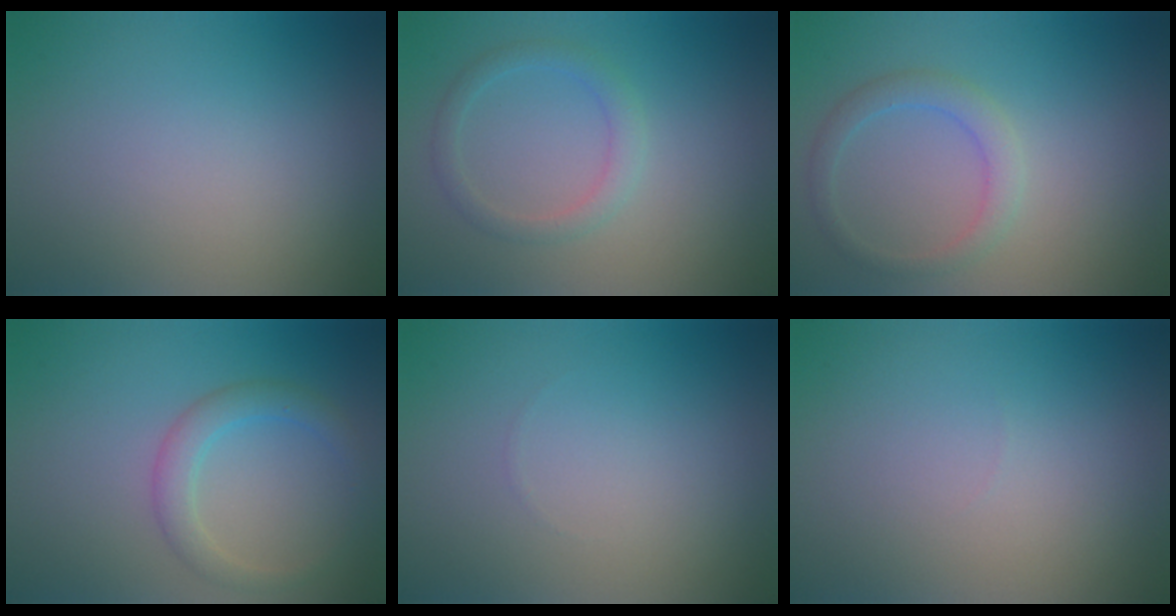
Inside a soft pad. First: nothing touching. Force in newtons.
{"total": 2.0, "press": 2.0, "slide": 0.1}
{"total": 2.3, "press": 2.3, "slide": 0.2}
{"total": 2.7, "press": 2.7, "slide": 0.2}
{"total": 0.0}
{"total": 0.0}